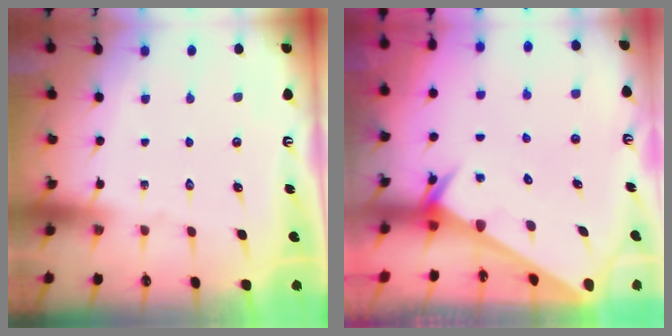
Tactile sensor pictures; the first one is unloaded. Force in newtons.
{"total": 2.5, "press": 2.5, "slide": 0.1}